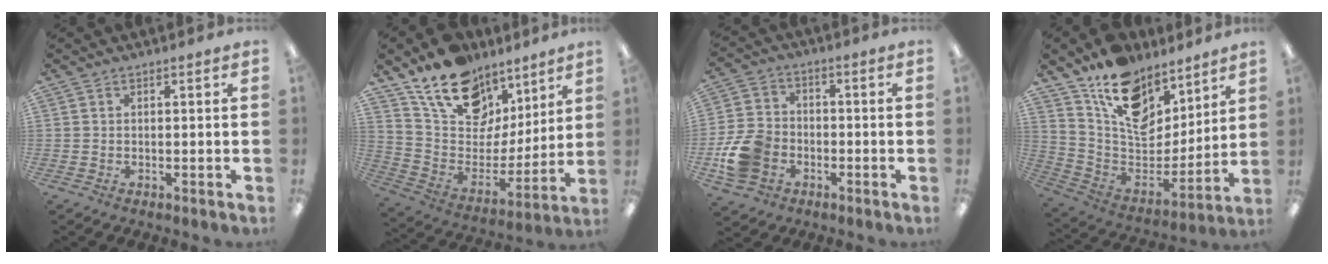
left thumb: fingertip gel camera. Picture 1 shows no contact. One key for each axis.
{"total": 18.5, "fx": 12.8, "fy": 11.2, "fz": 7.3, "tx": -0.135, "ty": -0.080, "tz": 0.236}
{"total": 11.3, "fx": -4.2, "fy": 8.8, "fz": 5.7, "tx": -0.124, "ty": 0.031, "tz": -0.076}
{"total": 16.4, "fx": 10.9, "fy": 9.8, "fz": 7.2, "tx": -0.129, "ty": -0.077, "tz": 0.202}